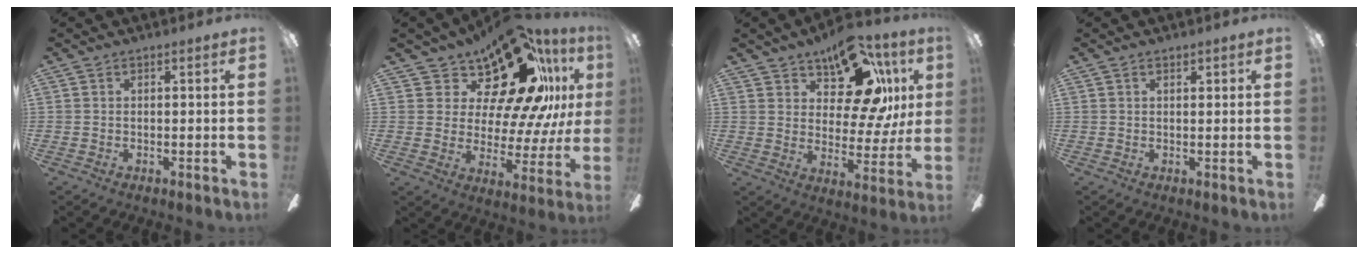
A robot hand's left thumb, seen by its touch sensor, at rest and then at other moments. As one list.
[{"total": 21.9, "force": [13.9, 9.2, 14.3], "torque": [-0.216, -0.098, 0.238]}, {"total": 17.0, "force": [10.7, 8.3, 10.1], "torque": [-0.161, -0.061, 0.185]}, {"total": 1.1, "force": [0.7, 0.5, 0.6], "torque": [-0.014, 0.002, 0.012]}]